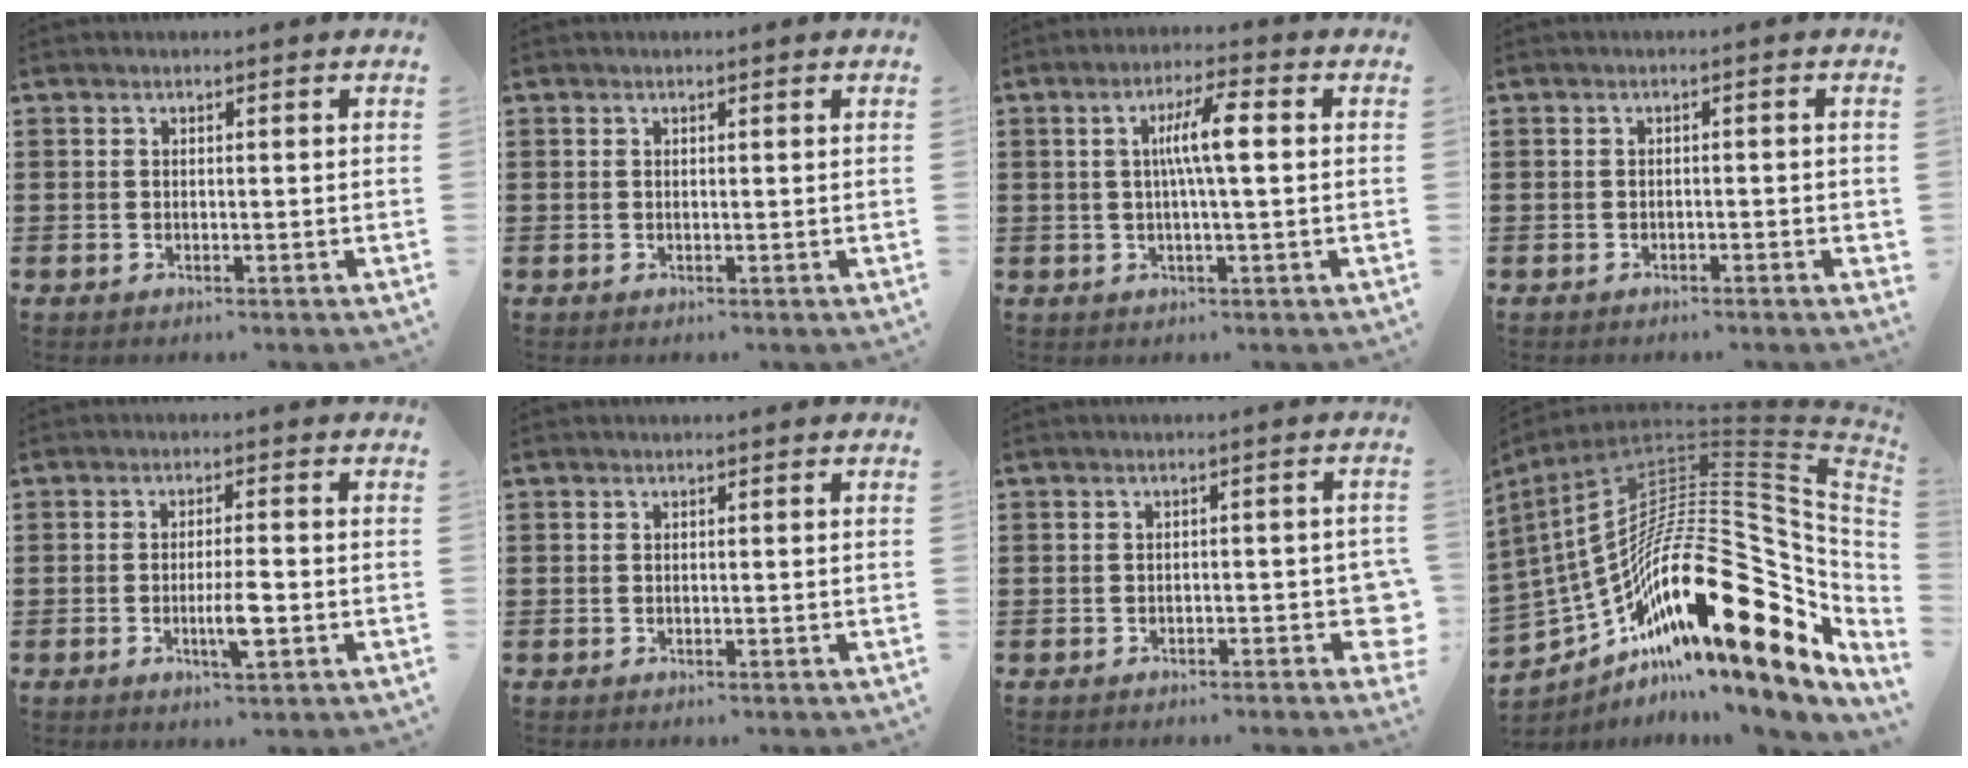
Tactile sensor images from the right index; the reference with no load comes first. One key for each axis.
{"total": 0.0}
{"total": 6.3, "fx": 0.6, "fy": 0.7, "fz": 6.3, "tx": -0.118, "ty": 0.004, "tz": 0.005}
{"total": 0.9, "fx": -0.7, "fy": 0.3, "fz": 0.3, "tx": -0.010, "ty": -0.002, "tz": -0.015}
{"total": 4.8, "fx": -1.3, "fy": 0.8, "fz": 4.5, "tx": -0.089, "ty": -0.006, "tz": -0.026}
{"total": 0.0}
{"total": 3.3, "fx": -1.5, "fy": 1.6, "fz": 2.4, "tx": -0.034, "ty": 0.003, "tz": -0.031}
{"total": 27.1, "fx": -7.0, "fy": 9.8, "fz": 24.3, "tx": -0.473, "ty": -0.027, "tz": -0.137}